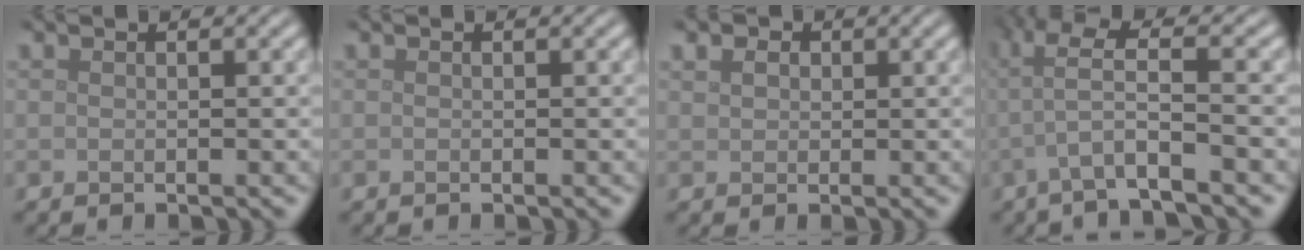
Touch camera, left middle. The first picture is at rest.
{"total": 0.0}
{"total": 2.7, "force": [1.4, 1.9, 1.2], "torque": [-0.033, 0.013, 0.019]}
{"total": 4.9, "force": [-0.9, 0.7, 4.7], "torque": [-0.088, 0.009, -0.022]}